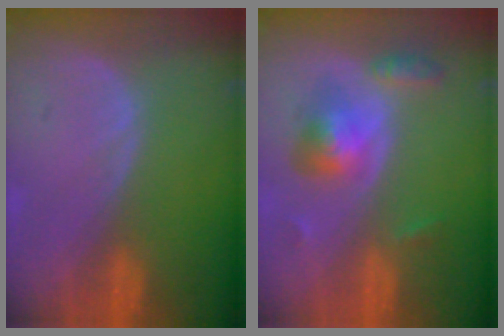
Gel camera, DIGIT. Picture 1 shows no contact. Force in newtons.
{"total": 5.7, "press": 5.7, "slide": 0.4}